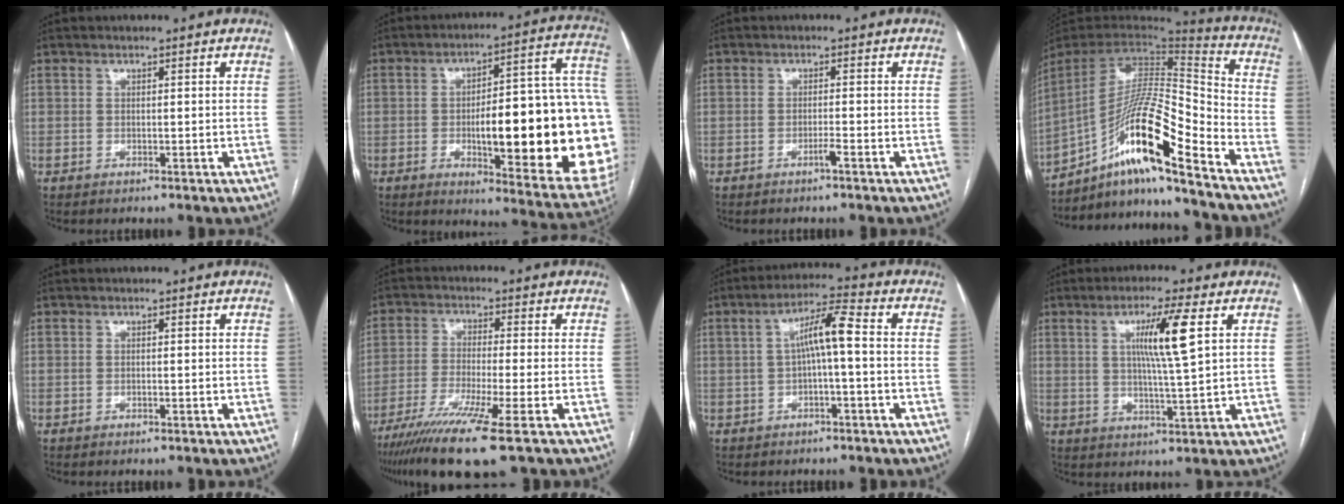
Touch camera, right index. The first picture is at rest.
{"total": 28.8, "force": [-3.3, 5.3, 28.1], "torque": [-0.293, 0.020, -0.039]}
{"total": 1.1, "force": [-0.8, -0.2, 0.8], "torque": [-0.016, 0.000, -0.015]}
{"total": 16.8, "force": [-11.5, 0.4, 12.2], "torque": [-0.228, 0.013, -0.205]}
{"total": 0.0}
{"total": 12.0, "force": [-7.8, -0.8, 9.0], "torque": [-0.169, -0.032, -0.134]}
{"total": 6.4, "force": [0.1, 0.7, 6.3], "torque": [-0.109, 0.025, 0.002]}
{"total": 8.3, "force": [2.6, -0.5, 7.8], "torque": [-0.139, -0.002, 0.046]}